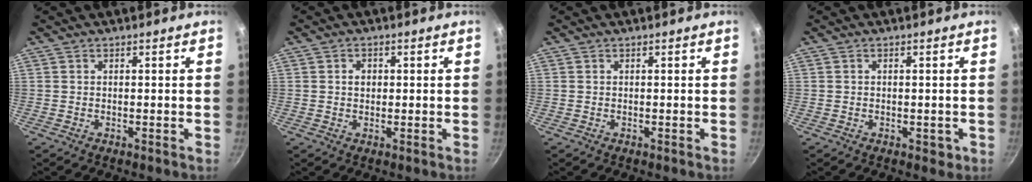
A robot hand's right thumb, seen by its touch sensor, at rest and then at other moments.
{"total": 2.0, "force": [0.3, 1.7, 1.1], "torque": [-0.008, 0.002, 0.004]}
{"total": 0.0}
{"total": 2.3, "force": [-0.8, 1.4, 1.6], "torque": [-0.018, 0.002, -0.009]}